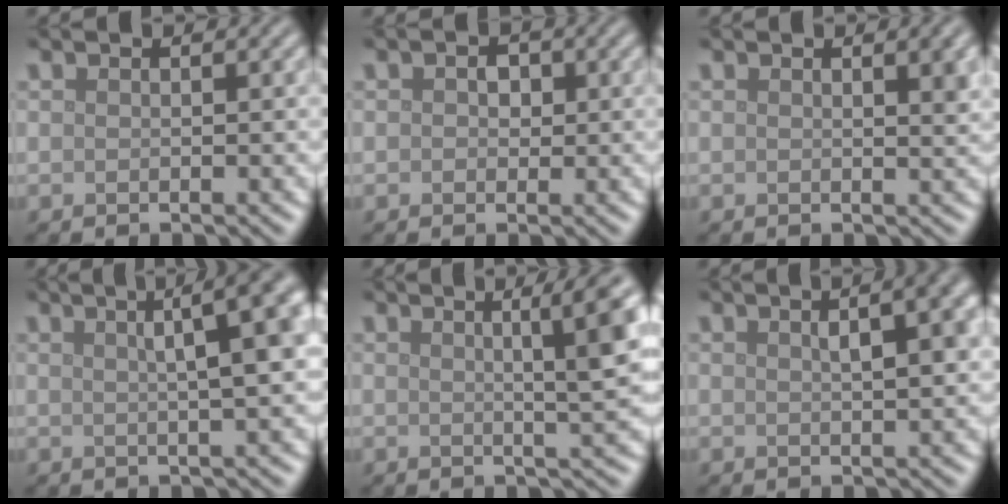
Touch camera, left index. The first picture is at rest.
{"total": 1.5, "force": [0.2, 1.2, 0.9], "torque": [-0.011, 0.002, -0.001]}
{"total": 1.7, "force": [0.7, 0.4, 1.5], "torque": [-0.014, 0.001, 0.012]}
{"total": 10.5, "force": [3.0, 4.3, 9.1], "torque": [-0.043, 0.062, 0.008]}
{"total": 6.5, "force": [1.9, 1.5, 6.0], "torque": [-0.053, 0.018, 0.024]}
{"total": 5.1, "force": [1.5, 1.8, 4.6], "torque": [-0.040, 0.023, 0.014]}